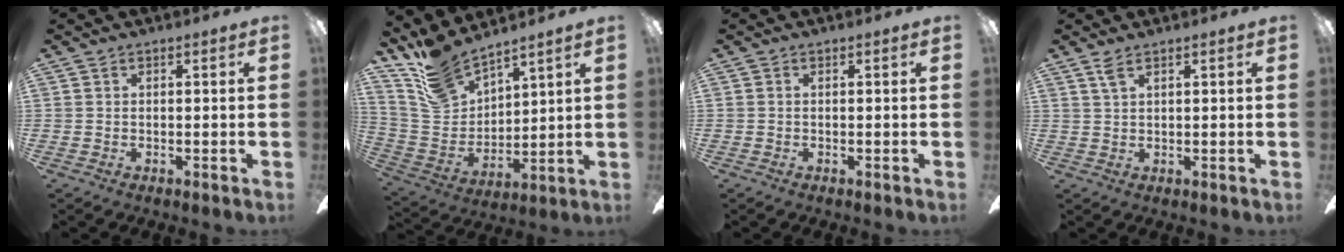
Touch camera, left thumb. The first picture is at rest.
{"total": 13.1, "force": [11.5, 4.9, 3.9], "torque": [-0.113, -0.082, 0.220]}
{"total": 0.0}
{"total": 2.4, "force": [1.8, 0.6, 1.4], "torque": [-0.033, 0.001, 0.032]}